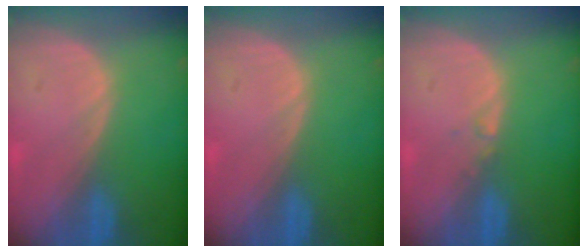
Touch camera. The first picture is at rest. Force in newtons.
{"total": 0.0}
{"total": 0.6, "press": 0.6, "slide": 0.2}